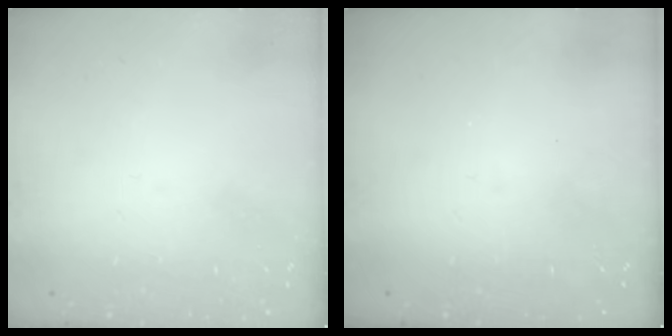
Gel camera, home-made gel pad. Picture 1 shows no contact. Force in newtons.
{"total": 0.0}